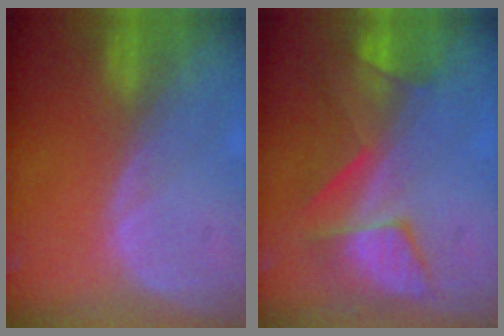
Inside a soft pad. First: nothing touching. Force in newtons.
{"total": 7.8, "press": 7.6, "slide": 1.6}